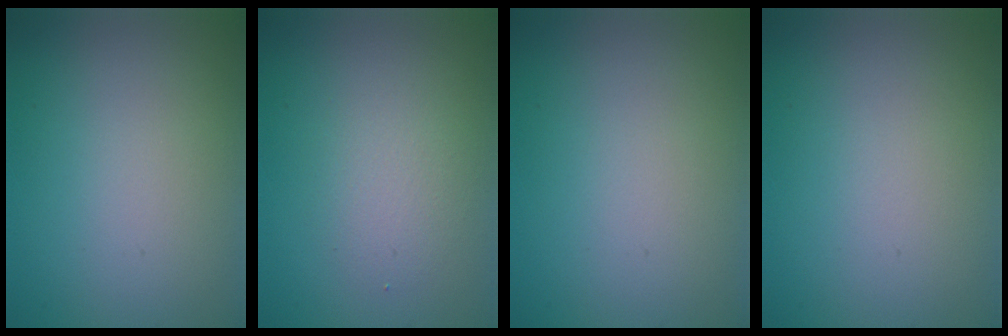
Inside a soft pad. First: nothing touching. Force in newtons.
{"total": 2.2, "press": 2.2, "slide": 0.1}
{"total": 0.0}
{"total": 0.0}